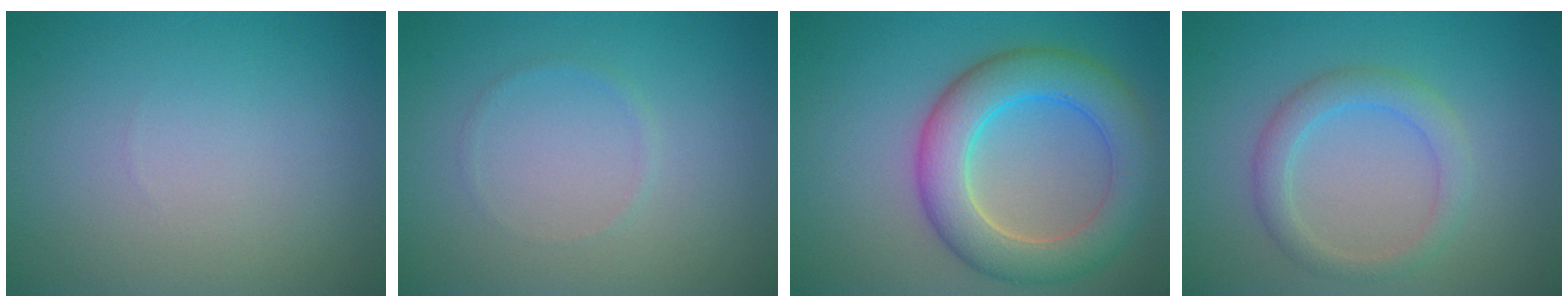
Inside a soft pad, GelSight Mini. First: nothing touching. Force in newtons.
{"total": 0.6, "press": 0.6, "slide": 0.1}
{"total": 7.2, "press": 7.2, "slide": 0.4}
{"total": 2.8, "press": 2.8, "slide": 0.2}